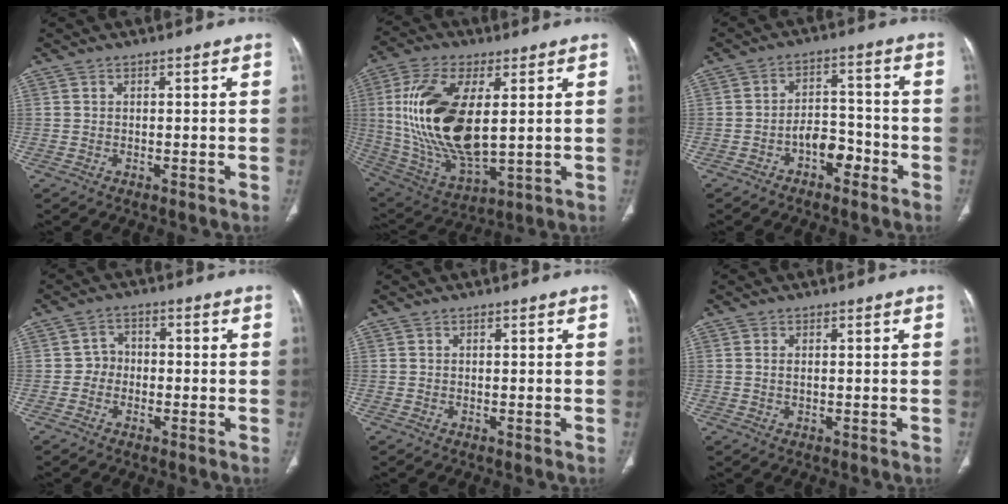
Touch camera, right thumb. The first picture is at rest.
{"total": 21.7, "force": [3.0, 10.2, 18.9], "torque": [-0.384, -0.020, 0.067]}
{"total": 6.1, "force": [-3.2, 3.6, 3.7], "torque": [-0.036, 0.038, -0.057]}
{"total": 3.5, "force": [-1.0, 3.1, 1.3], "torque": [0.001, 0.016, -0.028]}
{"total": 0.0}
{"total": 1.0, "force": [0.2, 0.5, 0.9], "torque": [-0.021, 0.002, 0.008]}